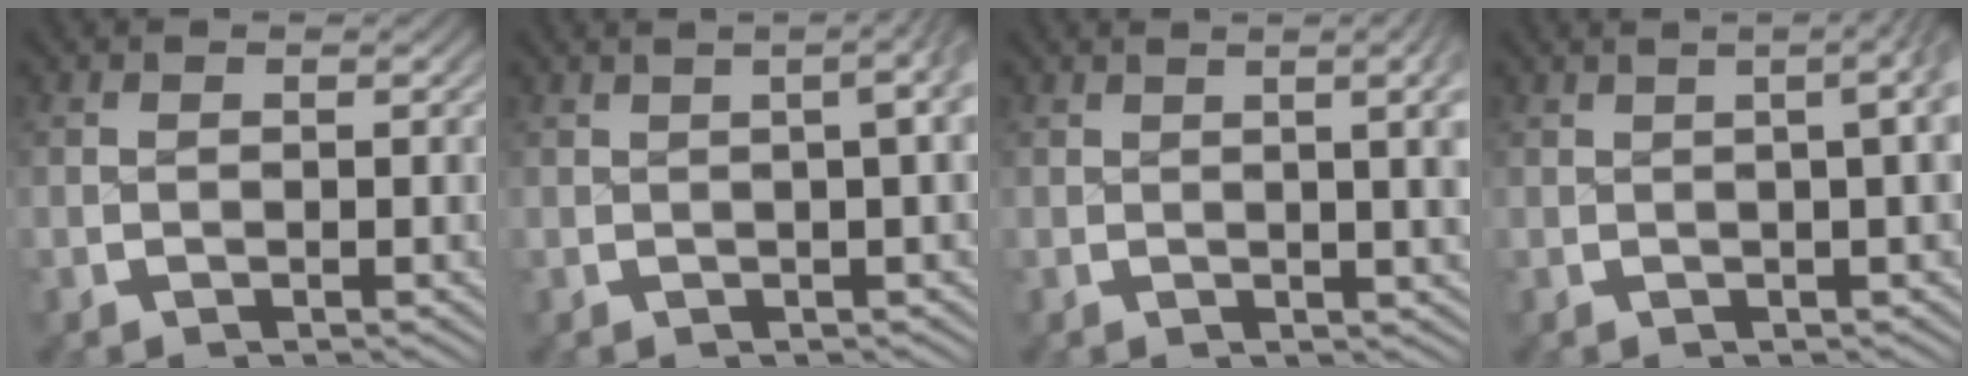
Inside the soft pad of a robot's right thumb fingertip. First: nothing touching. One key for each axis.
{"total": 5.1, "fx": 1.4, "fy": 2.0, "fz": 4.5, "tx": -0.040, "ty": 0.029, "tz": 0.007}
{"total": 4.3, "fx": 1.0, "fy": 1.0, "fz": 4.1, "tx": -0.032, "ty": 0.013, "tz": 0.011}
{"total": 5.8, "fx": 1.8, "fy": 2.3, "fz": 4.9, "tx": -0.042, "ty": 0.032, "tz": 0.012}